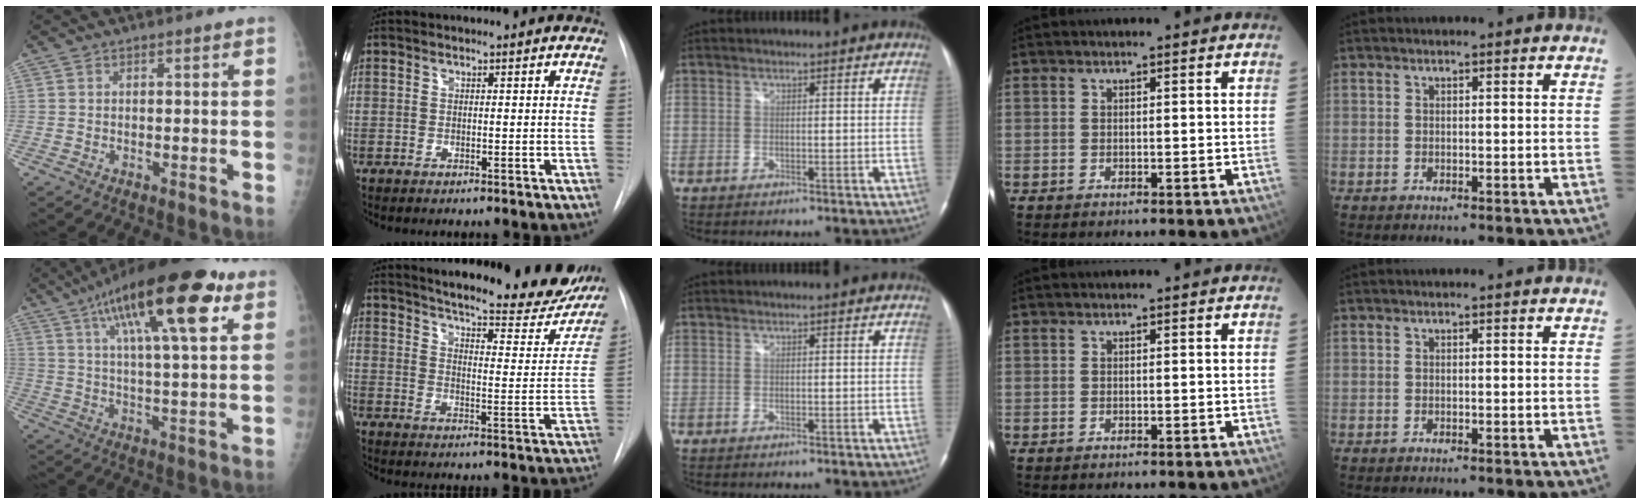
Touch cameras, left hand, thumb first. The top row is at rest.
{"thumb": {"total": 23.5, "force": [11.7, 6.4, 19.3], "torque": [-0.296, -0.009, 0.182]}, "index": {"total": 25.7, "force": [22.6, 4.9, 11.1], "torque": [-0.165, -0.073, 0.274]}}